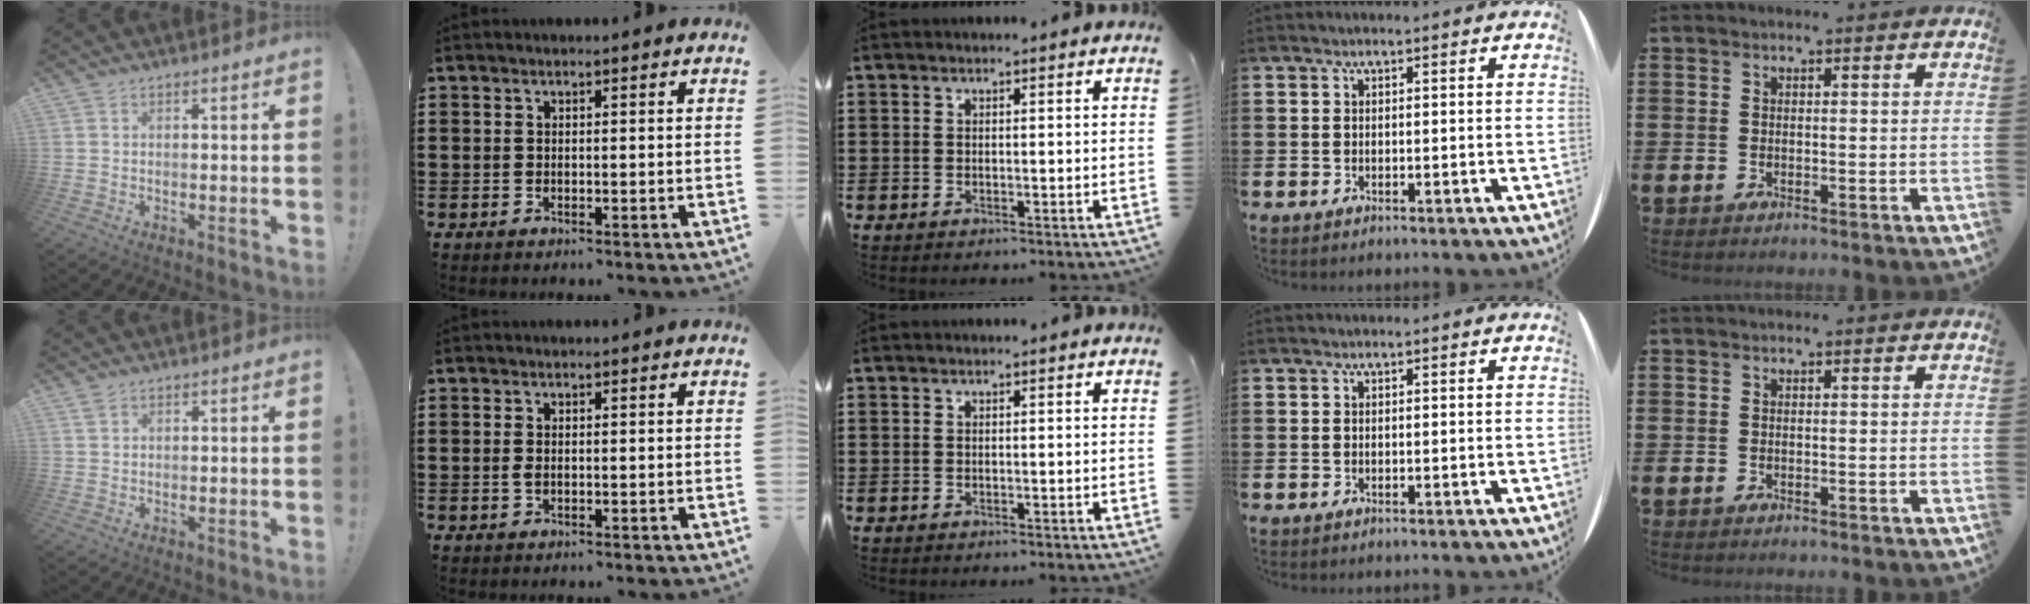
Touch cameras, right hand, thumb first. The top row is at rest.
{"thumb": {"total": 1.4, "force": [0.9, 0.8, 0.7], "torque": [-0.009, -0.001, 0.016]}, "index": {"total": 0.9, "force": [-0.1, 0.4, 0.8], "torque": [-0.016, 0.002, -0.002]}}